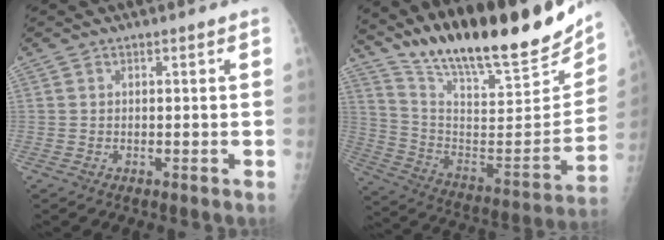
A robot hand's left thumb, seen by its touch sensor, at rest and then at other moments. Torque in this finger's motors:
{"motor_torque": [1.19, 1.04, 1.40, -1.37, 0.11]}